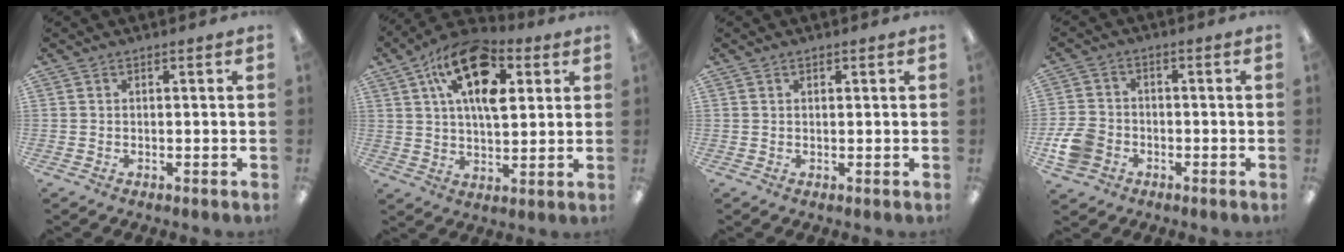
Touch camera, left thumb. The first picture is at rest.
{"total": 16.8, "force": [7.9, 9.0, 11.8], "torque": [-0.188, -0.017, 0.138]}
{"total": 1.0, "force": [0.6, 0.5, 0.6], "torque": [-0.005, -0.001, 0.008]}
{"total": 7.4, "force": [-2.8, 5.9, 3.6], "torque": [-0.089, 0.018, -0.053]}